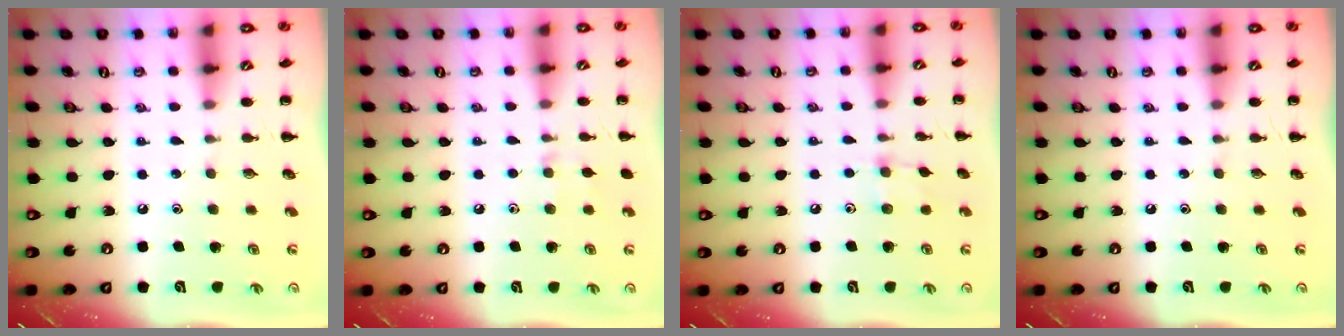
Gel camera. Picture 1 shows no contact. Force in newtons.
{"total": 5.4, "press": 5.1, "slide": 1.8}
{"total": 6.8, "press": 6.5, "slide": 1.9}
{"total": 0.0}